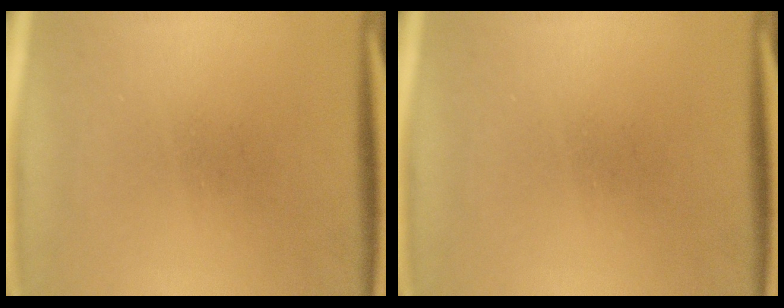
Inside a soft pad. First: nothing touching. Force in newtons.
{"total": 0.0}